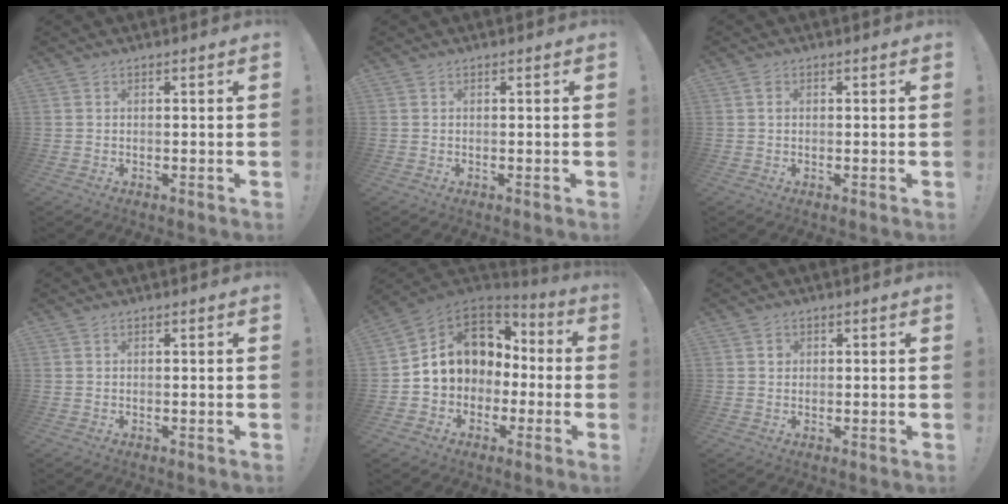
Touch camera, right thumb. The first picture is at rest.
{"total": 0.0}
{"total": 1.0, "force": [0.0, 0.9, 0.5], "torque": [-0.011, 0.006, 0.000]}
{"total": 0.0}
{"total": 12.4, "force": [2.8, 10.8, 5.5], "torque": [-0.076, -0.010, 0.069]}
{"total": 1.6, "force": [0.3, 1.5, 0.4], "torque": [0.009, -0.003, 0.001]}